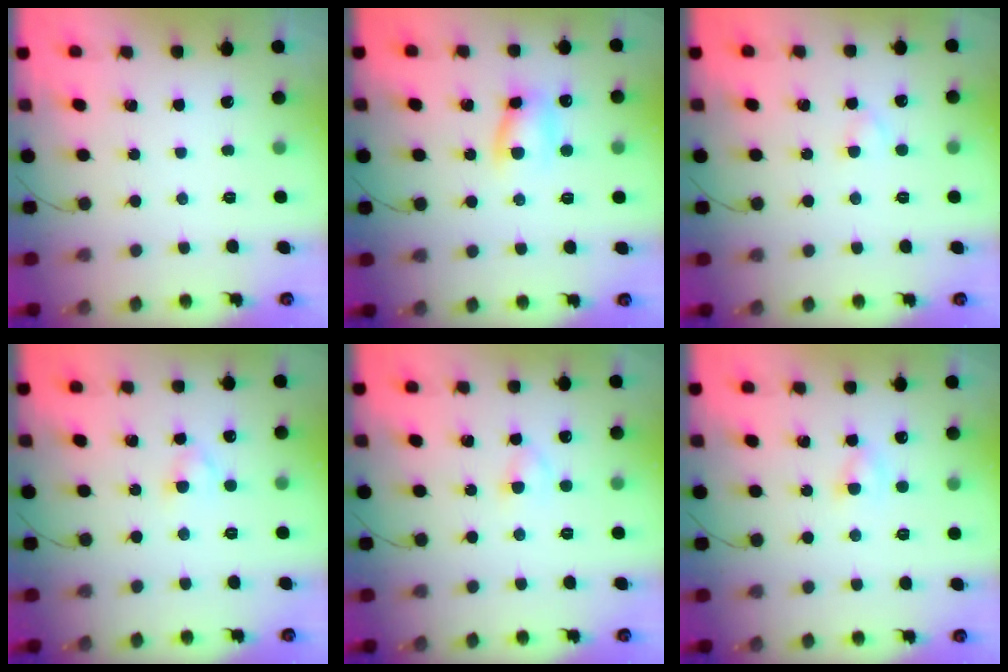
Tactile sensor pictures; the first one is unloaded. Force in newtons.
{"total": 7.4, "press": 7.4, "slide": 1.0}
{"total": 2.0, "press": 1.8, "slide": 0.9}
{"total": 3.3, "press": 3.1, "slide": 1.2}
{"total": 3.3, "press": 3.1, "slide": 1.3}
{"total": 1.7, "press": 1.6, "slide": 0.5}